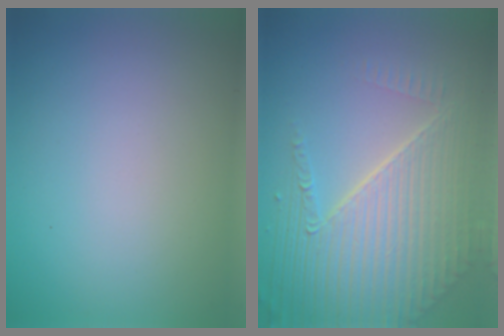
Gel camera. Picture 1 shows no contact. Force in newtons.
{"total": 8.9, "press": 5.8, "slide": 6.7}